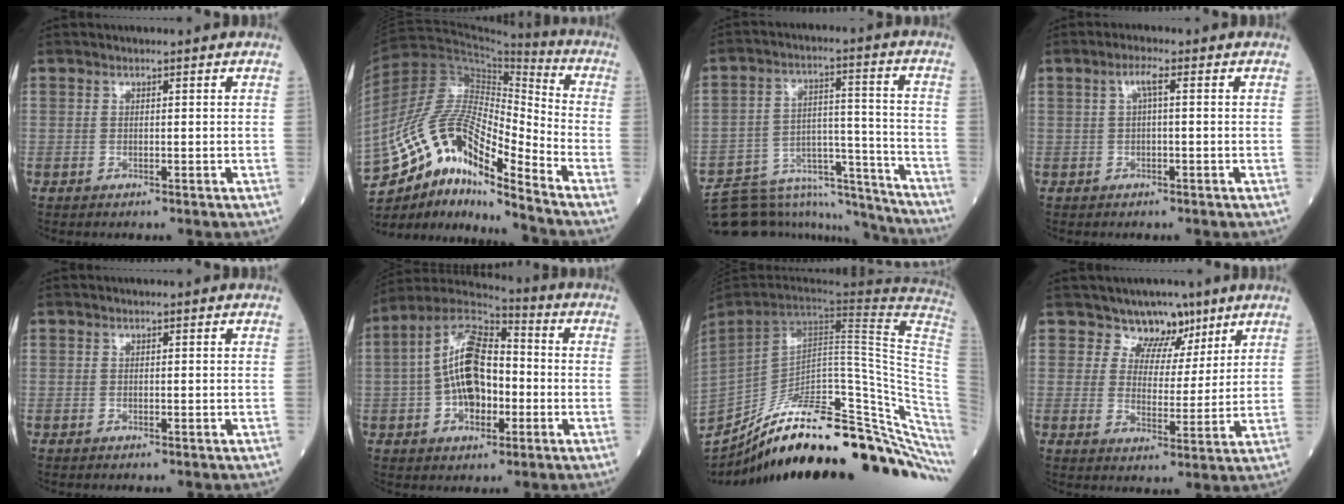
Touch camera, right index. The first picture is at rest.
{"total": 18.6, "force": [-12.5, 3.8, 13.2], "torque": [-0.270, 0.019, -0.223]}
{"total": 17.8, "force": [-17.1, 3.6, 3.1], "torque": [-0.046, 0.046, -0.256]}
{"total": 2.2, "force": [0.4, 0.3, 2.1], "torque": [-0.042, 0.008, 0.008]}
{"total": 0.0}
{"total": 12.6, "force": [-1.2, 6.4, 10.8], "torque": [-0.212, 0.029, -0.024]}
{"total": 35.9, "force": [-27.1, 5.5, 23.0], "torque": [-0.286, -0.029, -0.387]}
{"total": 6.1, "force": [4.6, 4.0, 0.9], "torque": [0.001, -0.006, 0.069]}